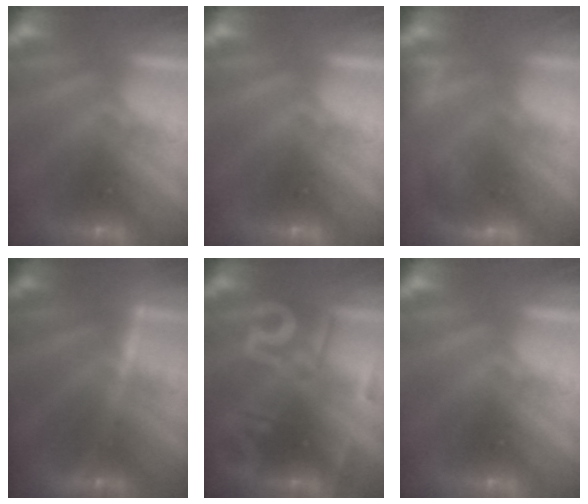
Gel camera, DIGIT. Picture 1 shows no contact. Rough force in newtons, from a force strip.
{"total": 0.0}
{"total": 4.8}
{"total": 3.1}
{"total": 2.9}
{"total": 0.0}